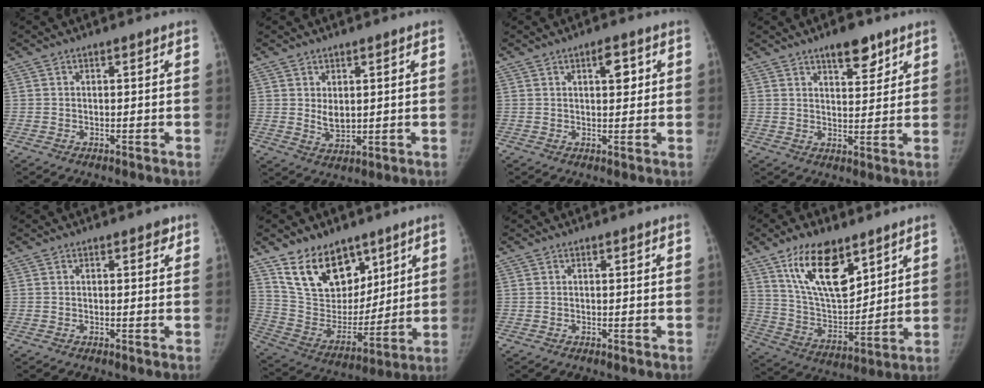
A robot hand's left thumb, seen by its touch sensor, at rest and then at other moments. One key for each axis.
{"total": 3.9, "fx": 1.0, "fy": 2.7, "fz": 2.6, "tx": -0.032, "ty": -0.015, "tz": 0.027}
{"total": 3.8, "fx": 1.5, "fy": 1.8, "fz": 3.0, "tx": -0.033, "ty": -0.005, "tz": 0.020}
{"total": 6.8, "fx": 4.7, "fy": 2.9, "fz": 4.1, "tx": -0.036, "ty": -0.029, "tz": 0.069}
{"total": 1.2, "fx": 0.7, "fy": 0.7, "fz": 0.6, "tx": 0.002, "ty": -0.002, "tz": 0.004}
{"total": 17.5, "fx": 11.2, "fy": 10.9, "fz": 8.0, "tx": -0.090, "ty": -0.064, "tz": 0.216}
{"total": 0.0}
{"total": 16.9, "fx": 10.0, "fy": 7.8, "fz": 11.2, "tx": -0.154, "ty": -0.057, "tz": 0.191}